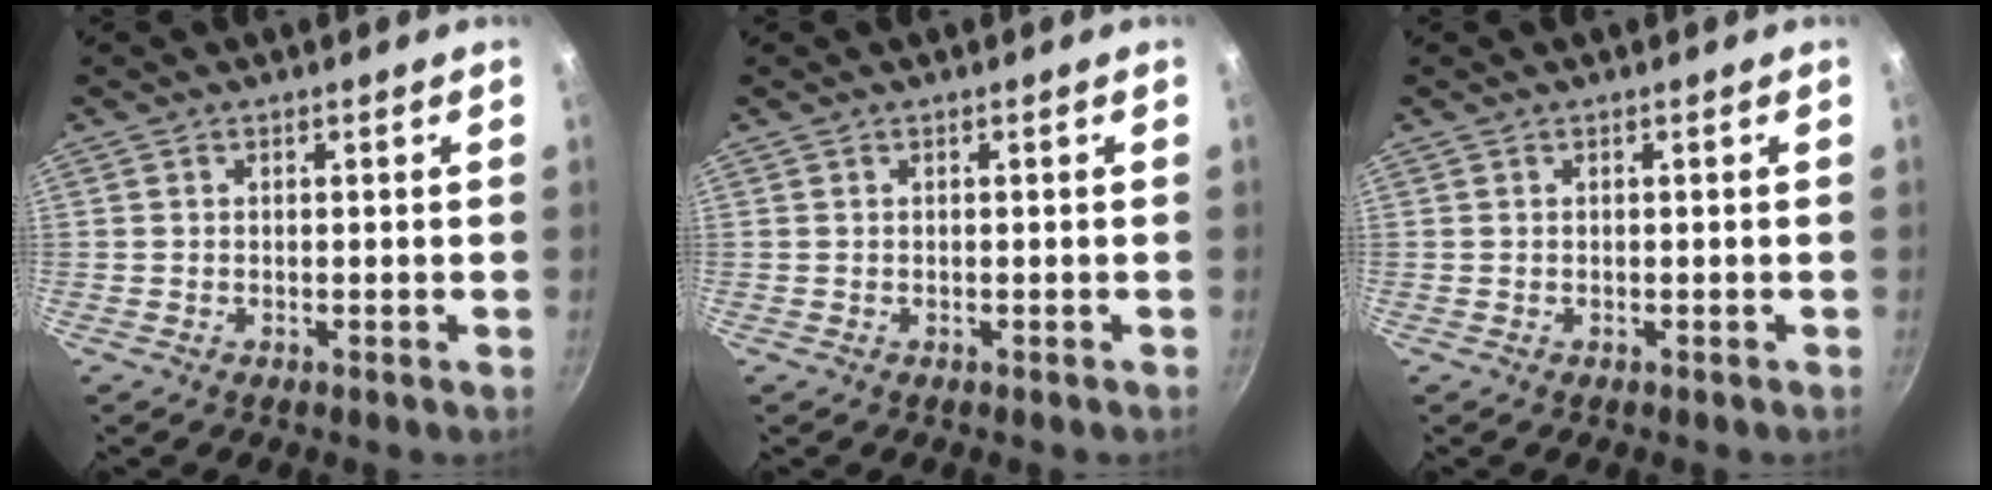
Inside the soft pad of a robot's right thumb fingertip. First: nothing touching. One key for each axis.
{"total": 0.0}
{"total": 0.0}